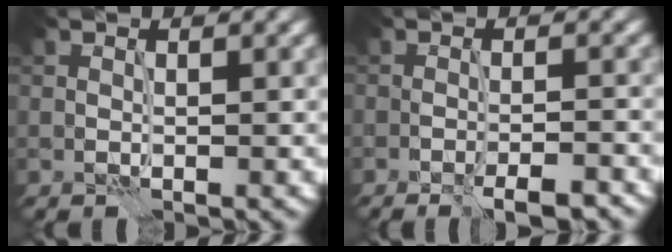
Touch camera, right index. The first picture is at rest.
{"total": 4.4, "force": [-3.1, 0.8, 3.0], "torque": [-0.038, 0.007, -0.043]}